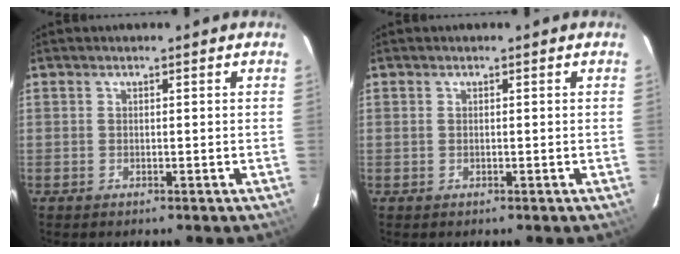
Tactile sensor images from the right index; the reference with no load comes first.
{"total": 0.0}